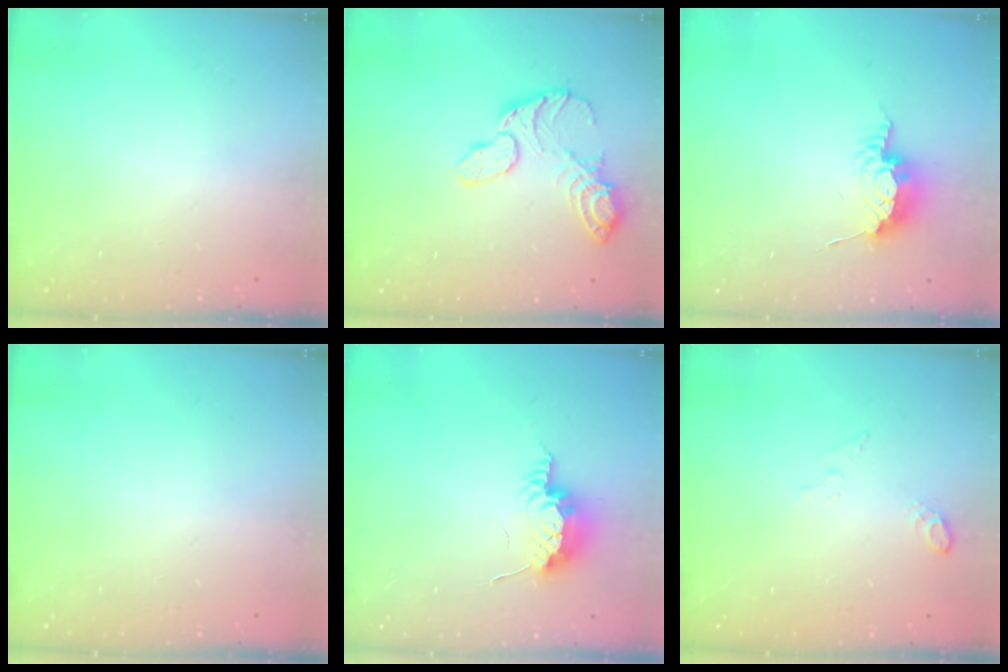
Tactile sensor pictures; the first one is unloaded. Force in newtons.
{"total": 12.0, "press": 11.9, "slide": 1.2}
{"total": 8.9, "press": 8.9, "slide": 1.0}
{"total": 0.0}
{"total": 8.3, "press": 8.1, "slide": 1.8}
{"total": 9.3, "press": 4.3, "slide": 8.2}